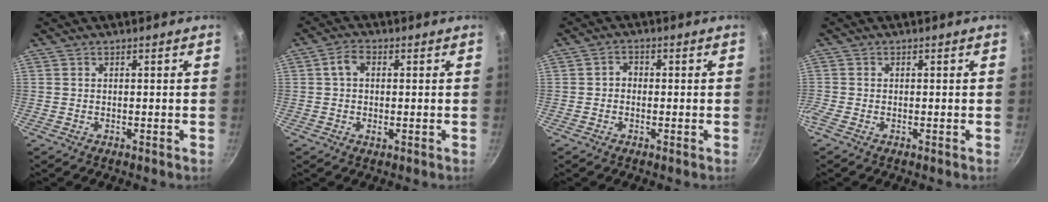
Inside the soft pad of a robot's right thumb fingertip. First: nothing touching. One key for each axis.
{"total": 3.9, "fx": 0.5, "fy": 2.5, "fz": 3.0, "tx": -0.054, "ty": 0.008, "tz": 0.002}
{"total": 2.0, "fx": -0.4, "fy": 1.7, "fz": 1.0, "tx": -0.006, "ty": 0.009, "tz": -0.009}
{"total": 0.9, "fx": -0.4, "fy": 0.5, "fz": 0.6, "tx": -0.022, "ty": 0.000, "tz": -0.015}